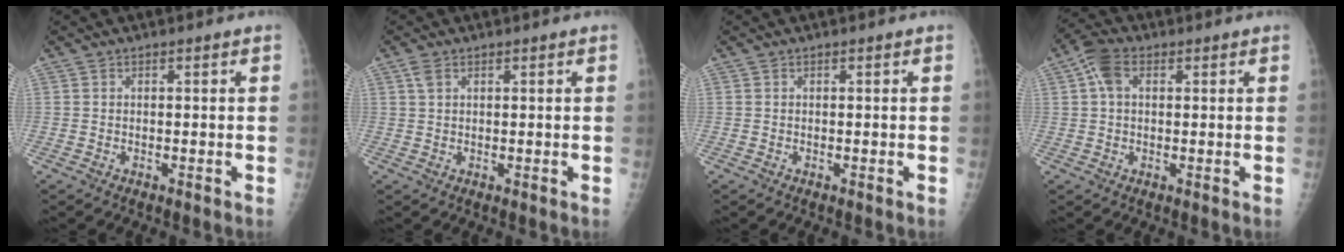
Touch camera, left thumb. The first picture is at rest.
{"total": 1.7, "force": [0.8, 1.0, 1.2], "torque": [-0.026, 0.005, 0.020]}
{"total": 0.0}
{"total": 5.4, "force": [1.5, 3.5, 3.8], "torque": [-0.070, 0.013, 0.023]}